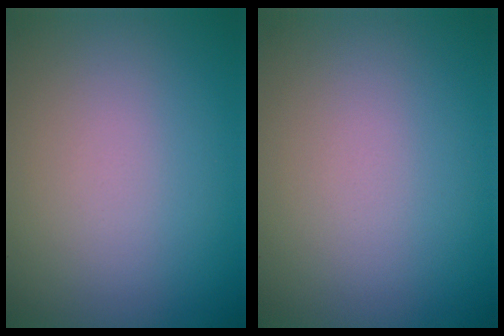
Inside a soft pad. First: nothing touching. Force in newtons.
{"total": 0.0}